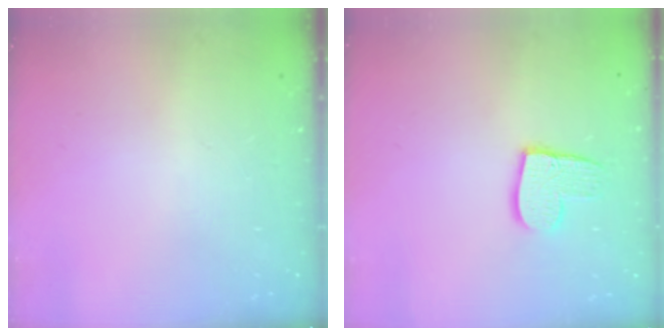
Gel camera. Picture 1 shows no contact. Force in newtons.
{"total": 10.9, "press": 10.9, "slide": 0.9}